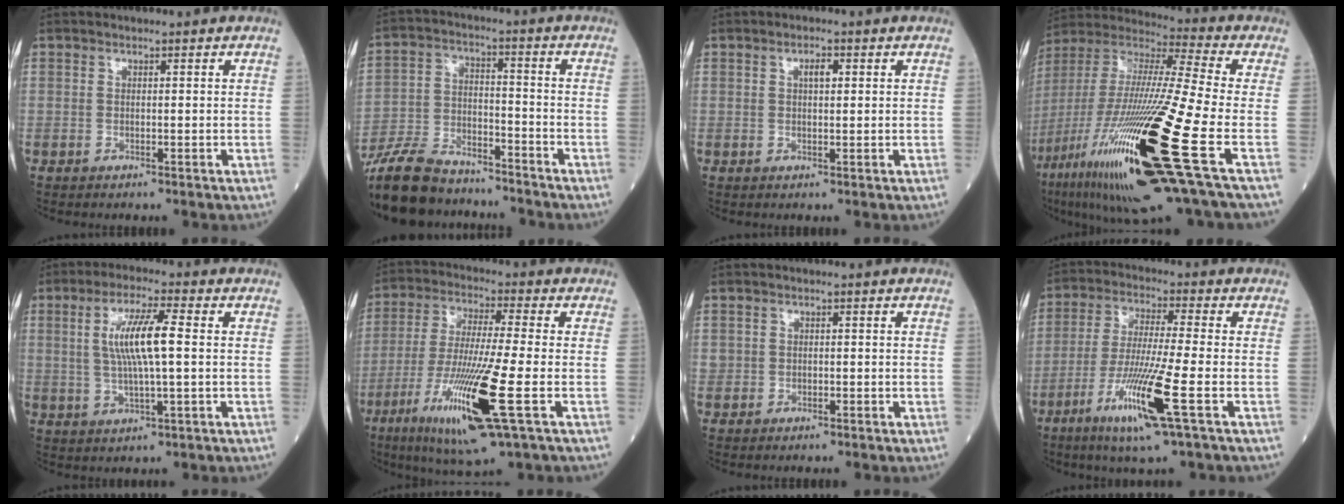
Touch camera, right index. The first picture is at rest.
{"total": 15.8, "force": [-13.8, 4.9, 6.0], "torque": [-0.125, -0.001, -0.239]}
{"total": 1.9, "force": [0.6, 0.7, 1.6], "torque": [-0.028, 0.001, 0.010]}
{"total": 29.8, "force": [-11.2, 1.8, 27.5], "torque": [-0.526, -0.069, -0.206]}
{"total": 8.8, "force": [1.1, 0.9, 8.7], "torque": [-0.172, 0.005, 0.022]}
{"total": 15.7, "force": [-5.9, 0.2, 14.6], "torque": [-0.294, -0.034, -0.108]}
{"total": 1.0, "force": [-0.2, 1.0, 0.3], "torque": [-0.004, 0.005, -0.002]}
{"total": 11.9, "force": [-5.0, -0.7, 10.8], "torque": [-0.217, -0.025, -0.098]}